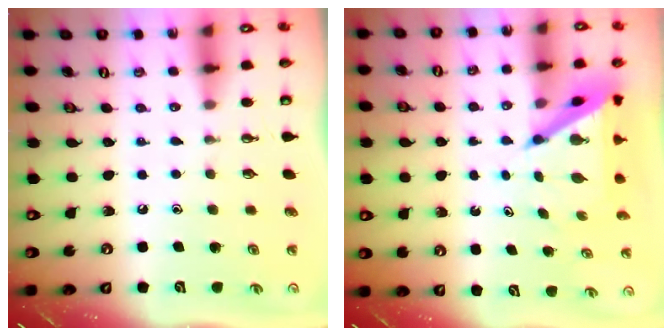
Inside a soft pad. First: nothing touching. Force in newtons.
{"total": 6.8, "press": 6.7, "slide": 0.4}